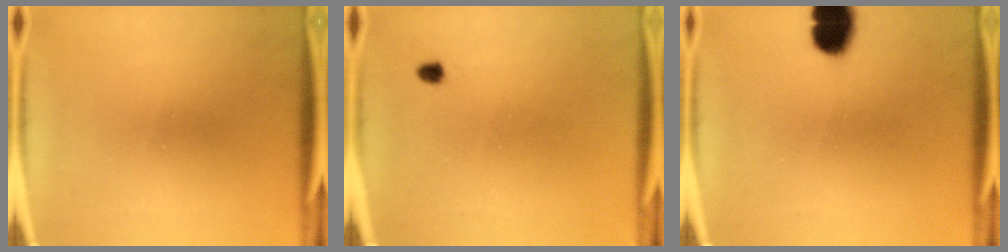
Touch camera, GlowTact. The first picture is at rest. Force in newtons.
{"total": 1.0}
{"total": 7.1}